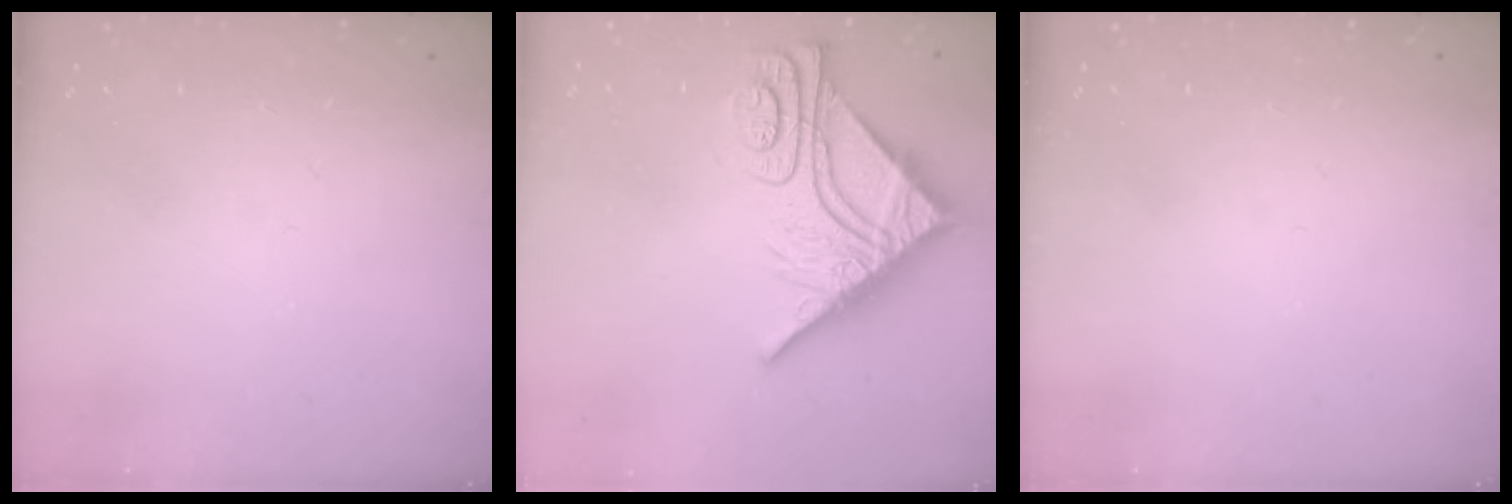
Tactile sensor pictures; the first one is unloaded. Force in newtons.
{"total": 16.0, "press": 16.0, "slide": 1.6}
{"total": 0.0}